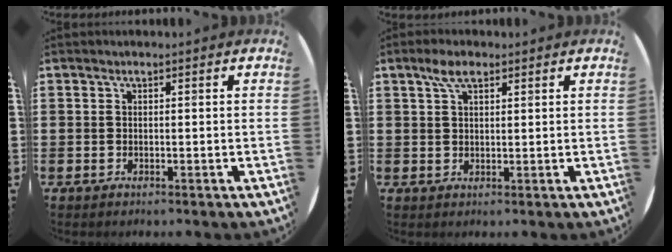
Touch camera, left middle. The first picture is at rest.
{"total": 3.5, "force": [2.3, 1.5, 2.2], "torque": [-0.040, 0.005, 0.039]}